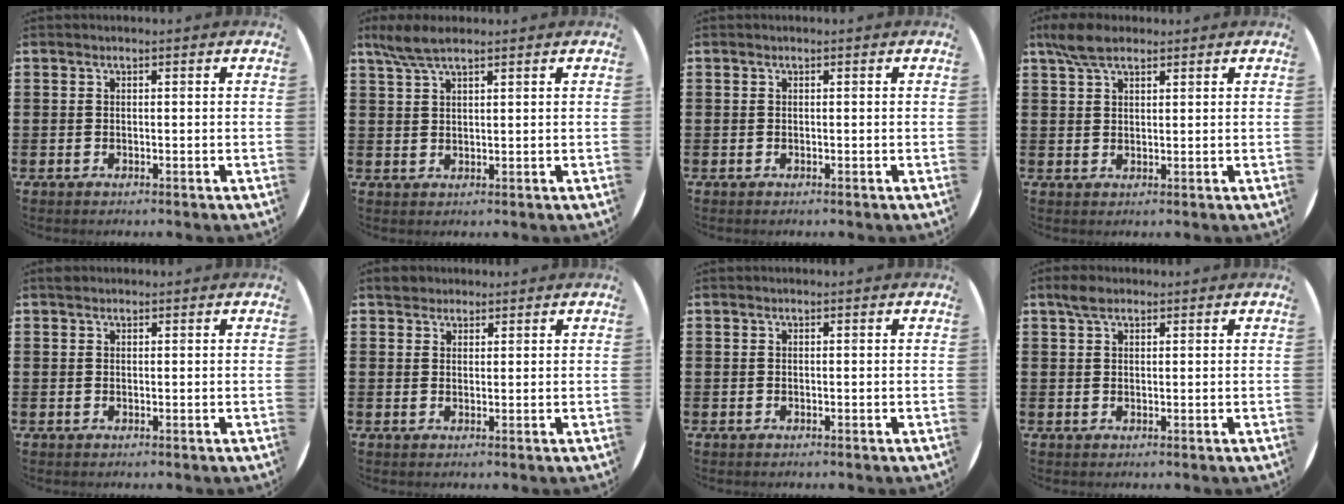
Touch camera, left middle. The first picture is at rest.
{"total": 4.2, "force": [3.2, 0.9, 2.6], "torque": [-0.058, 0.003, 0.058]}
{"total": 0.0}
{"total": 4.7, "force": [3.5, 1.8, 2.6], "torque": [-0.050, 0.003, 0.063]}
{"total": 0.5, "force": [0.4, 0.2, 0.0], "torque": [0.006, -0.001, 0.007]}
{"total": 2.1, "force": [1.9, 0.9, 0.1], "torque": [0.002, 0.002, 0.037]}
{"total": 0.0}
{"total": 2.2, "force": [1.7, 1.0, 1.1], "torque": [-0.016, 0.003, 0.029]}